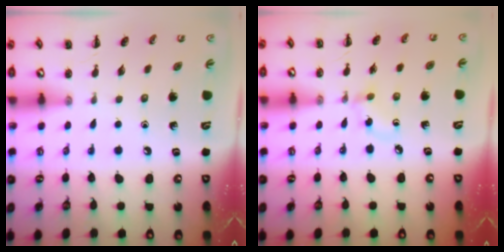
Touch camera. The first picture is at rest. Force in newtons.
{"total": 4.9, "press": 4.5, "slide": 1.7}